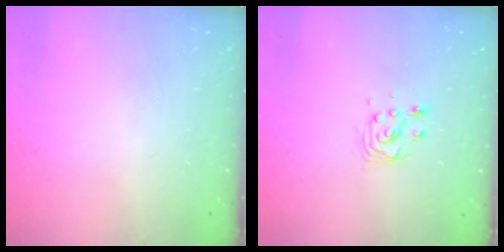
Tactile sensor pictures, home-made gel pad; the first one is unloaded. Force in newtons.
{"total": 4.7, "press": 4.7, "slide": 0.5}